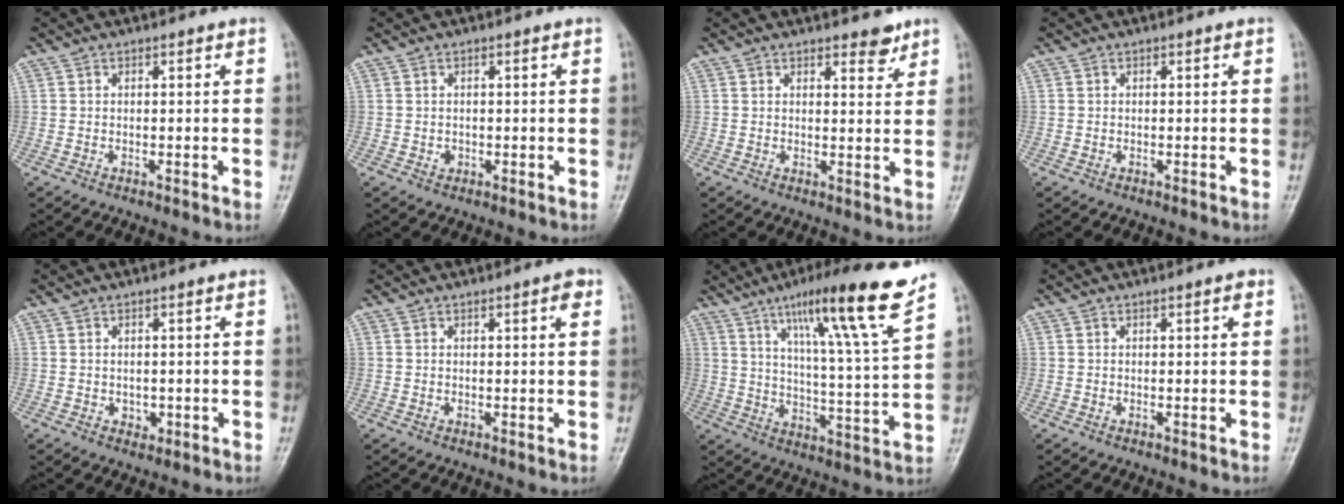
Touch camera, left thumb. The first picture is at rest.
{"total": 0.9, "force": [-0.1, 0.8, 0.4], "torque": [-0.001, 0.001, 0.001]}
{"total": 3.3, "force": [2.6, 1.3, 1.6], "torque": [-0.005, -0.018, 0.034]}
{"total": 0.0}
{"total": 1.5, "force": [-0.1, 1.2, 0.8], "torque": [-0.007, 0.000, 0.003]}
{"total": 2.0, "force": [1.0, 0.3, 1.7], "torque": [-0.021, -0.002, 0.011]}
{"total": 17.8, "force": [11.4, 0.3, 13.6], "torque": [-0.198, -0.056, 0.175]}
{"total": 1.1, "force": [0.6, 0.2, 0.9], "torque": [-0.012, -0.001, 0.007]}